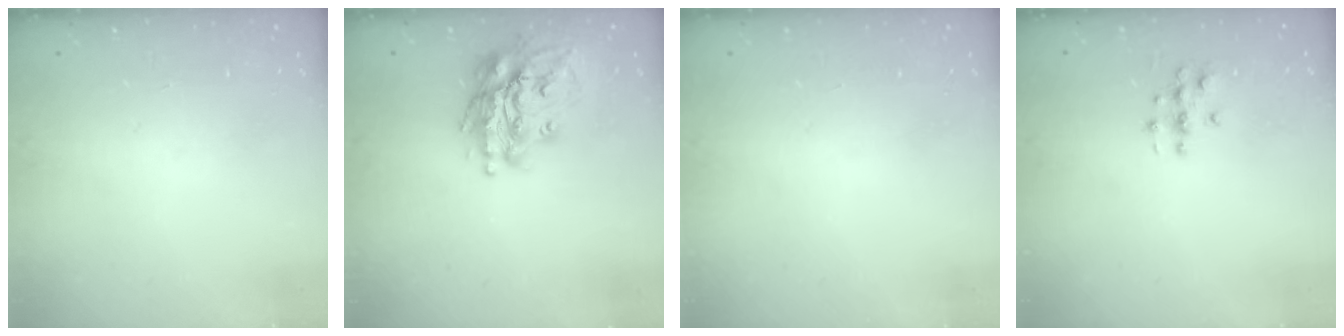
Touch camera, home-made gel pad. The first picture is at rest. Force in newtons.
{"total": 17.6, "press": 17.4, "slide": 2.6}
{"total": 0.0}
{"total": 3.0, "press": 3.0, "slide": 0.3}